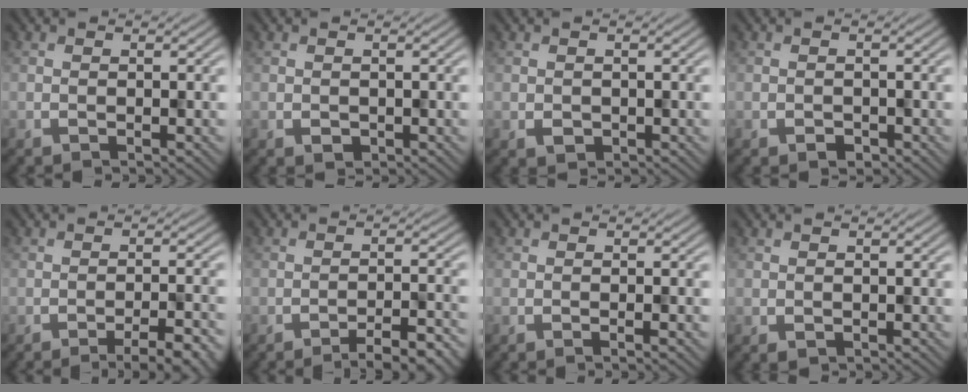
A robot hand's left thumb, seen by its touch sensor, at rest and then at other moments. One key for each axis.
{"total": 1.0, "fx": -0.3, "fy": 1.0, "fz": -0.1, "tx": 0.000, "ty": -0.002, "tz": 0.002}
{"total": 1.4, "fx": -0.5, "fy": 1.3, "fz": 0.1, "tx": -0.005, "ty": -0.004, "tz": -0.003}
{"total": 1.1, "fx": -0.6, "fy": 0.8, "fz": -0.5, "tx": 0.008, "ty": -0.003, "tz": -0.007}
{"total": 6.5, "fx": -4.4, "fy": 1.5, "fz": 4.5, "tx": -0.051, "ty": 0.015, "tz": -0.051}
{"total": 5.4, "fx": -4.2, "fy": 0.9, "fz": 3.3, "tx": -0.042, "ty": 0.013, "tz": -0.058}
{"total": 1.4, "fx": -0.4, "fy": 0.2, "fz": 1.4, "tx": -0.015, "ty": 0.002, "tz": -0.006}
{"total": 0.6, "fx": -0.1, "fy": 0.6, "fz": 0.0, "tx": -0.001, "ty": -0.002, "tz": 0.006}